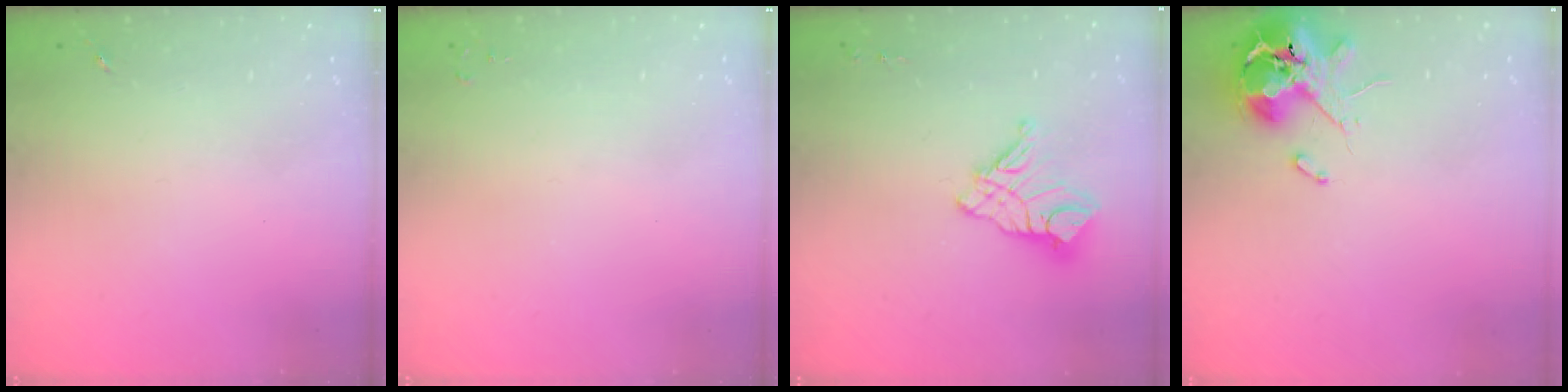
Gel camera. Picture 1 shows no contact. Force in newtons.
{"total": 2.0, "press": 2.0, "slide": 0.3}
{"total": 12.6, "press": 12.6, "slide": 1.2}
{"total": 10.7, "press": 10.6, "slide": 1.6}